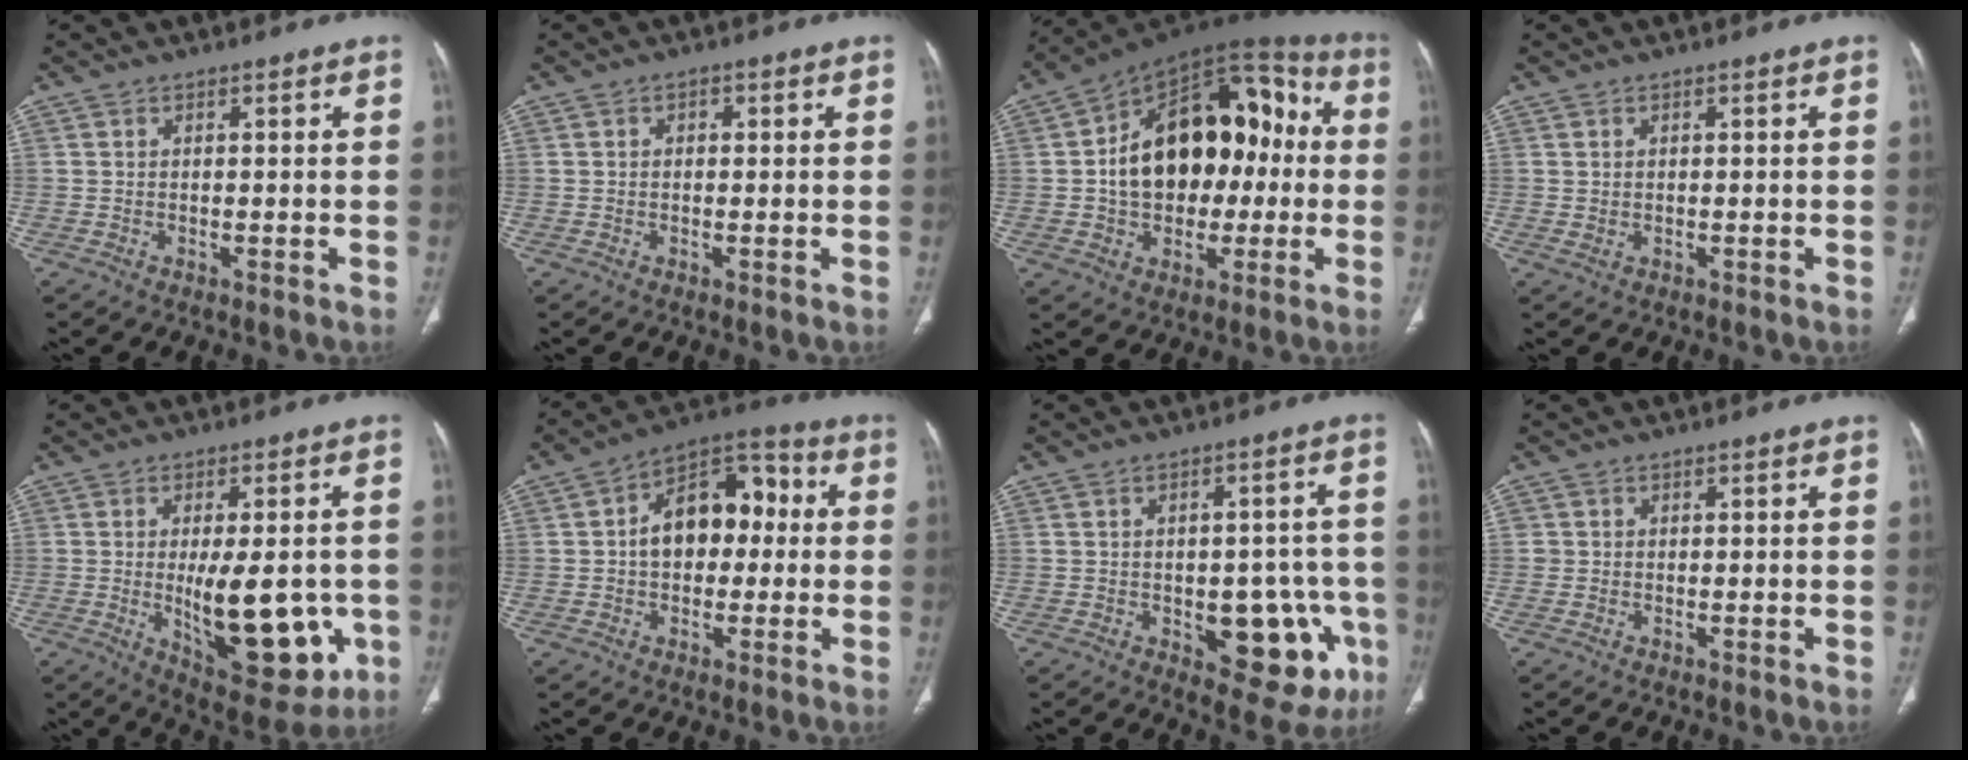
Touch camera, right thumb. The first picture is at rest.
{"total": 1.2, "force": [0.2, 0.9, 0.8], "torque": [-0.007, 0.003, 0.001]}
{"total": 23.4, "force": [0.1, 15.4, 17.7], "torque": [-0.243, 0.045, 0.003]}
{"total": 0.8, "force": [0.1, 0.7, 0.5], "torque": [-0.012, -0.001, 0.007]}
{"total": 17.9, "force": [-3.2, 7.9, 15.8], "torque": [-0.191, -0.019, -0.021]}
{"total": 13.8, "force": [0.9, 9.1, 10.4], "torque": [-0.119, 0.040, 0.003]}
{"total": 14.6, "force": [-4.5, 7.5, 11.7], "torque": [-0.105, 0.018, -0.040]}
{"total": 0.8, "force": [0.0, 0.8, 0.0], "torque": [0.006, 0.005, -0.001]}